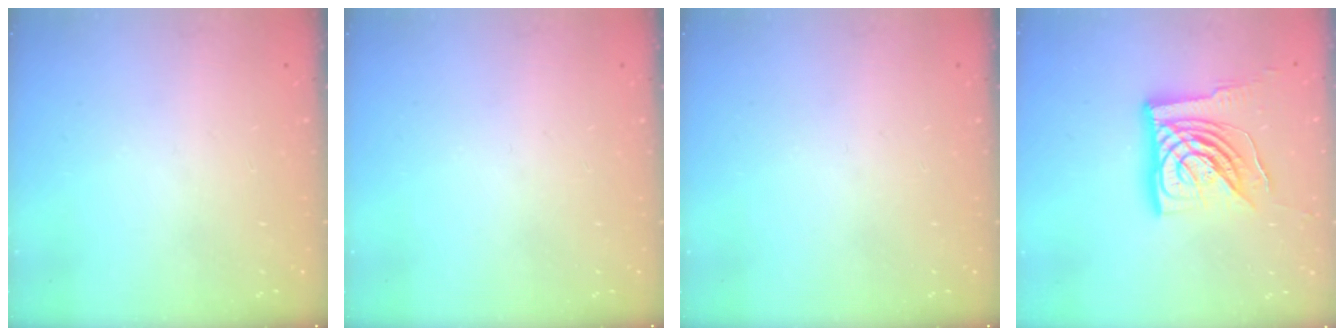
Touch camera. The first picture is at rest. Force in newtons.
{"total": 0.0}
{"total": 0.0}
{"total": 20.3, "press": 20.1, "slide": 2.6}